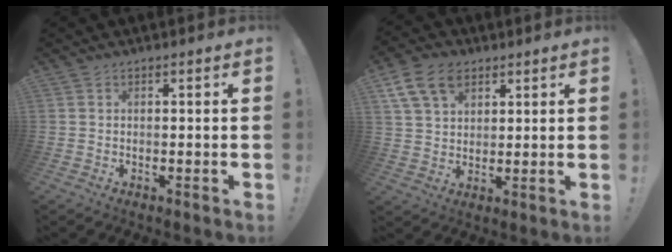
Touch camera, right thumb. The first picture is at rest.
{"total": 11.6, "force": [6.1, 7.9, 5.9], "torque": [-0.101, -0.018, 0.120]}